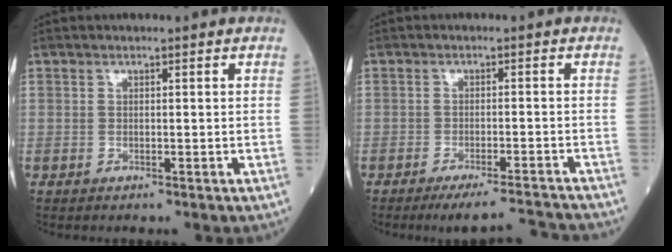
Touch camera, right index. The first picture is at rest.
{"total": 7.6, "force": [-7.3, -0.9, 2.0], "torque": [-0.016, -0.006, -0.112]}